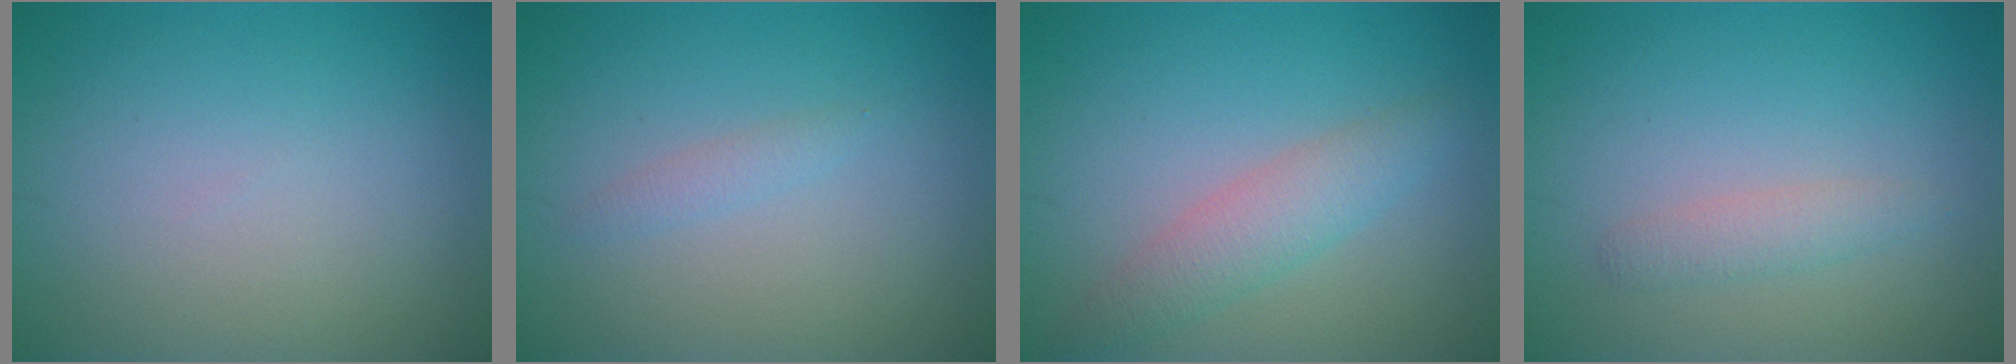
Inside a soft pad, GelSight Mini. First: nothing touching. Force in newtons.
{"total": 0.9, "press": 0.9, "slide": 0.1}
{"total": 3.0, "press": 3.0, "slide": 0.1}
{"total": 1.6, "press": 1.6, "slide": 0.0}